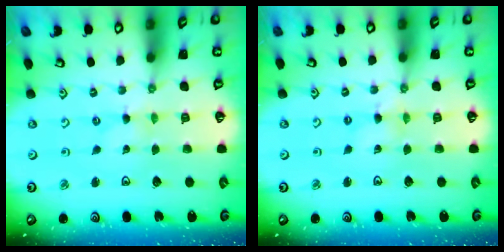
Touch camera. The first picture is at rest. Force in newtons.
{"total": 1.6, "press": 1.6, "slide": 0.3}